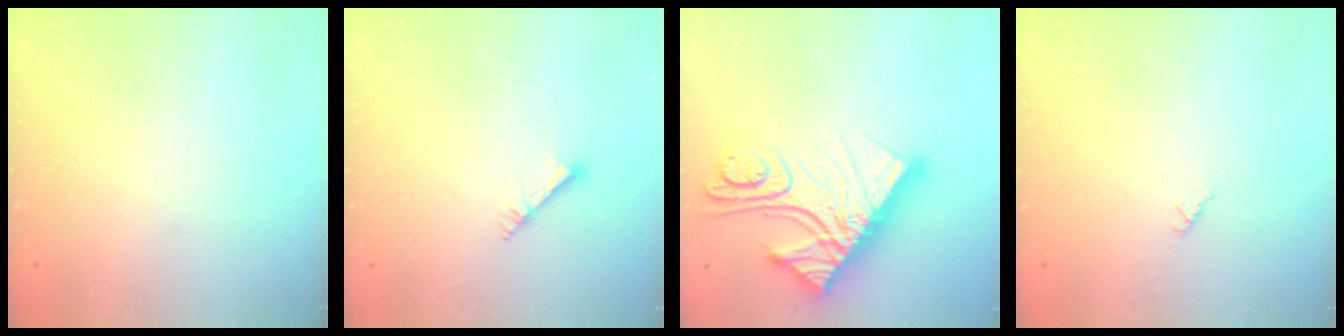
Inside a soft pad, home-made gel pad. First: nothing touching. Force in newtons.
{"total": 3.0, "press": 3.0, "slide": 0.3}
{"total": 21.9, "press": 21.8, "slide": 1.9}
{"total": 0.6, "press": 0.6, "slide": 0.2}